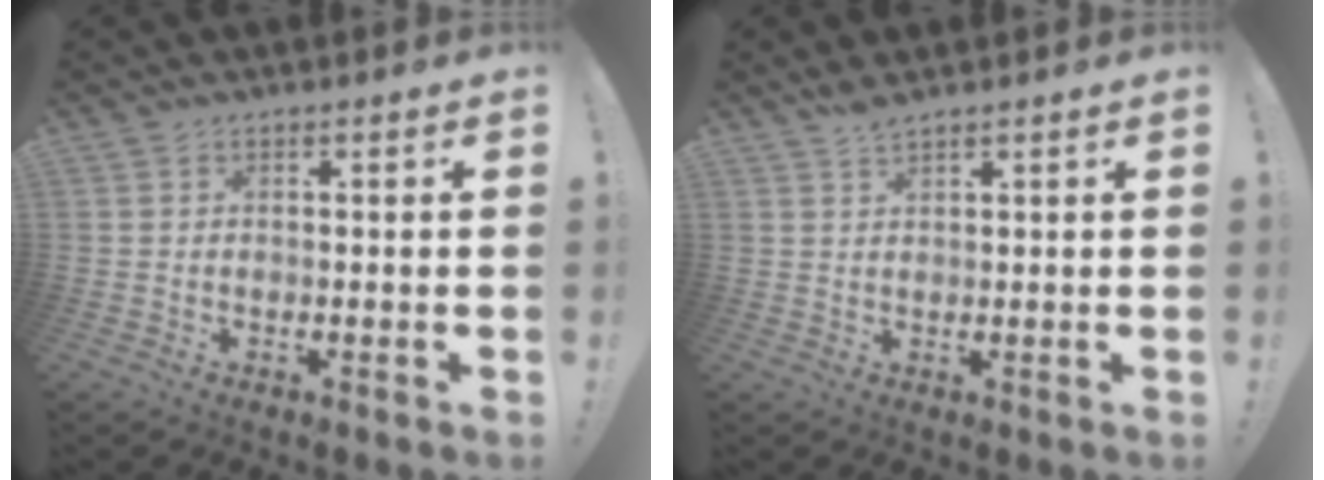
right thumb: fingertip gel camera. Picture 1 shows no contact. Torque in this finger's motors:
{"motor_torque": [0.31, -0.04, 0.21, -0.16, 0.00]}